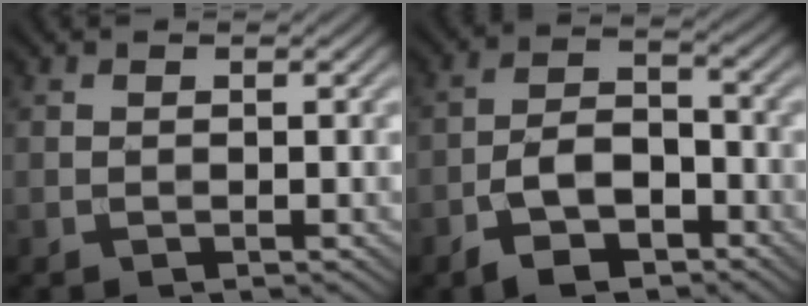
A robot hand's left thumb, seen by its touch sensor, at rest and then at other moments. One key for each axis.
{"total": 7.3, "fx": -4.2, "fy": 3.6, "fz": 4.7, "tx": -0.082, "ty": 0.002, "tz": -0.087}